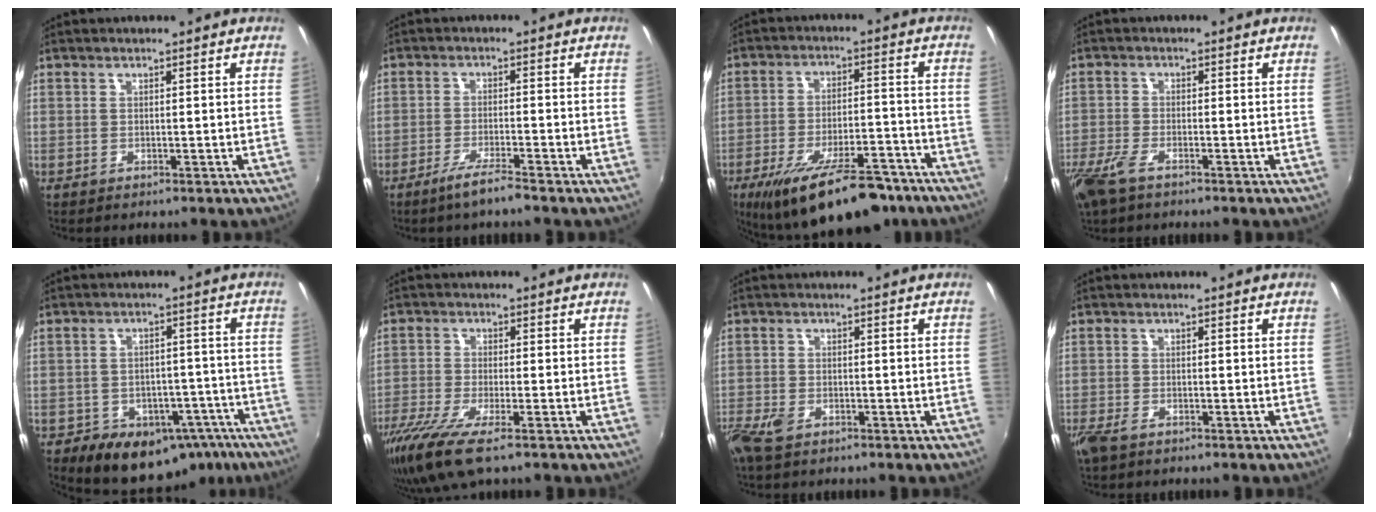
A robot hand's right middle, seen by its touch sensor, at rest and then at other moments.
{"total": 4.6, "force": [-3.5, -0.1, 3.0], "torque": [-0.073, -0.006, -0.067]}
{"total": 21.1, "force": [-15.2, 6.9, 12.9], "torque": [-0.224, -0.031, -0.215]}
{"total": 7.0, "force": [-4.7, 2.6, 4.6], "torque": [-0.123, -0.021, -0.094]}
{"total": 16.7, "force": [-9.7, 11.4, 7.3], "torque": [-0.142, 0.026, -0.101]}
{"total": 10.1, "force": [-6.7, 2.0, 7.3], "torque": [-0.174, -0.036, -0.127]}
{"total": 5.2, "force": [-3.4, 2.5, 3.1], "torque": [-0.081, -0.016, -0.067]}
{"total": 3.7, "force": [-2.5, 1.5, 2.2], "torque": [-0.055, -0.013, -0.048]}